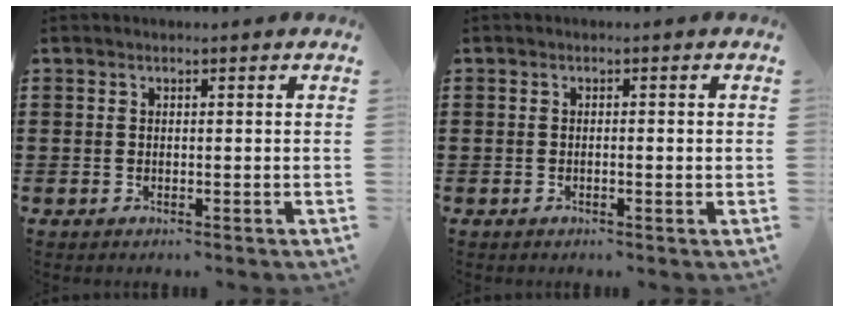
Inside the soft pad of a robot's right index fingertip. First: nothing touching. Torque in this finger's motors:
{"motor_torque": [-0.71, 0.89, -0.06, -0.01]}